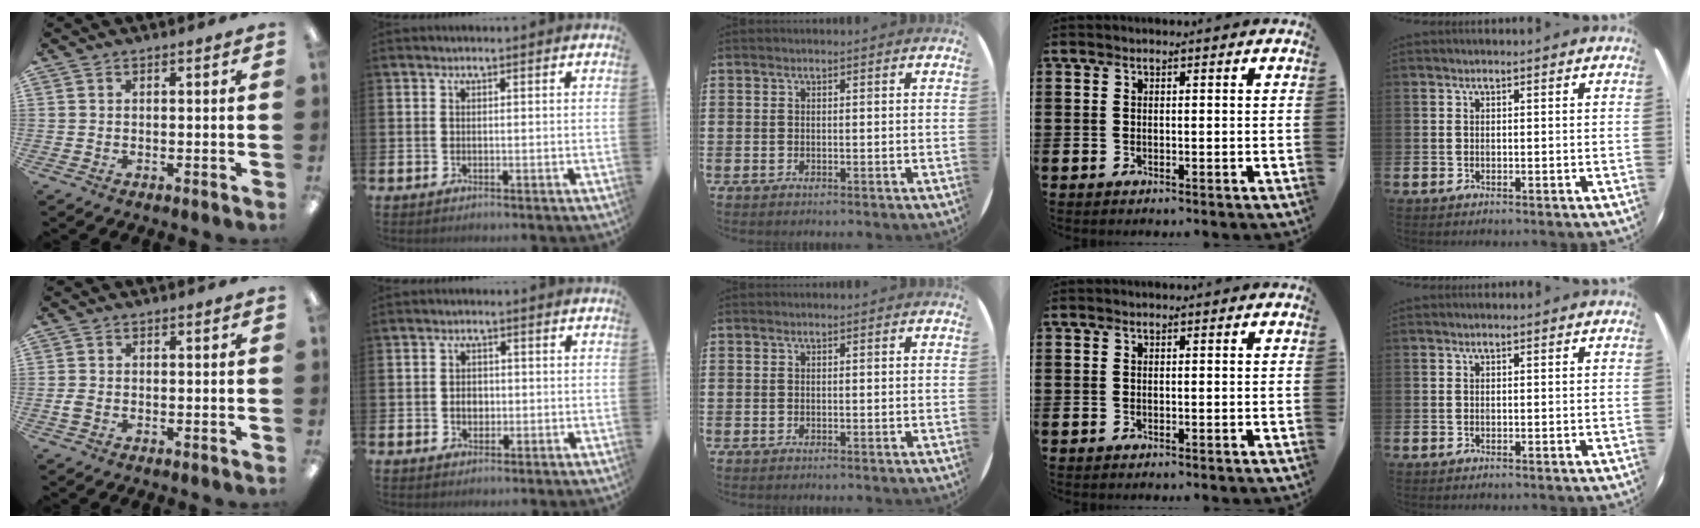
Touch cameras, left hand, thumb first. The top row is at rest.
{"thumb": {"total": 1.7, "force": [-0.6, 1.3, 0.8], "torque": [-0.015, 0.003, -0.010]}, "index": {"total": 2.3, "force": [-0.2, 1.8, 1.3], "torque": [-0.005, -0.003, -0.012]}}